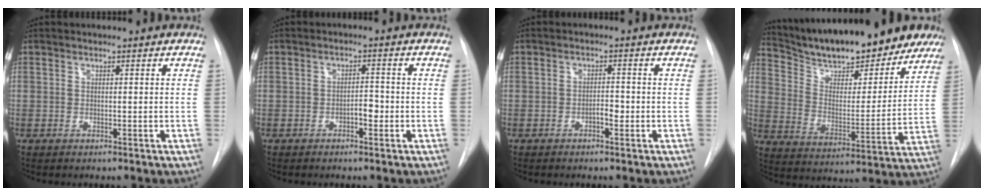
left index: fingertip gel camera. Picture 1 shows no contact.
{"total": 2.3, "force": [-1.0, 0.9, 1.8], "torque": [-0.024, 0.006, -0.014]}
{"total": 1.8, "force": [-0.9, 0.6, 1.4], "torque": [-0.021, 0.005, -0.012]}
{"total": 23.1, "force": [19.9, 5.9, 10.1], "torque": [-0.157, -0.003, 0.289]}